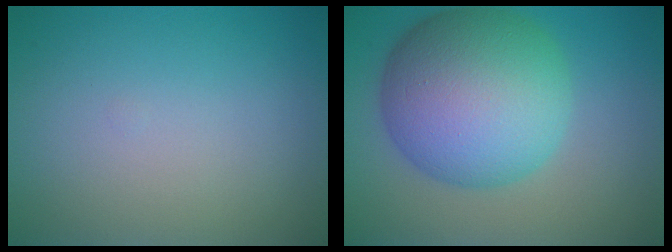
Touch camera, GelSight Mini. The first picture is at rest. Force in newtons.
{"total": 12.4, "press": 12.4, "slide": 0.1}